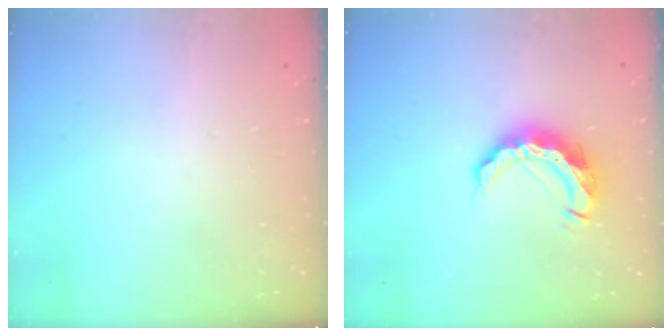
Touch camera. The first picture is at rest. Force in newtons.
{"total": 10.6, "press": 10.6, "slide": 0.8}